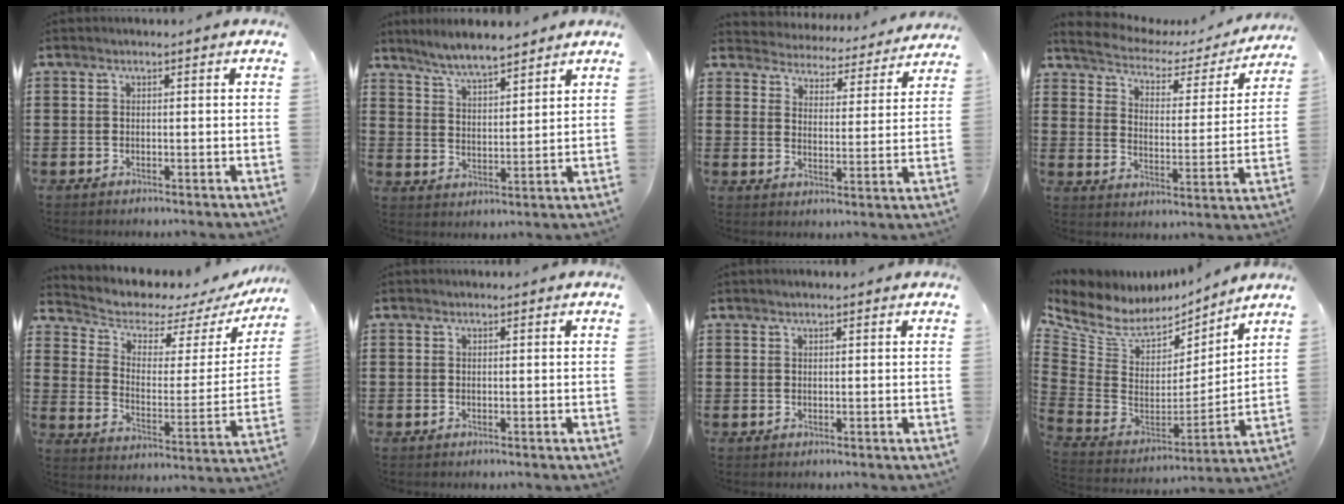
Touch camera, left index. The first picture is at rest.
{"total": 5.5, "force": [5.3, 0.2, 1.7], "torque": [-0.050, -0.018, 0.096]}
{"total": 4.2, "force": [4.2, 0.1, -0.5], "torque": [-0.017, -0.038, 0.067]}
{"total": 3.3, "force": [3.0, 1.2, 0.9], "torque": [-0.040, -0.022, 0.042]}
{"total": 4.5, "force": [3.9, 1.8, 1.3], "torque": [-0.052, -0.029, 0.062]}
{"total": 0.0}
{"total": 0.7, "force": [0.6, 0.1, 0.4], "torque": [-0.007, 0.001, 0.012]}
{"total": 6.8, "force": [5.2, 3.9, 2.1], "torque": [-0.076, -0.039, 0.093]}